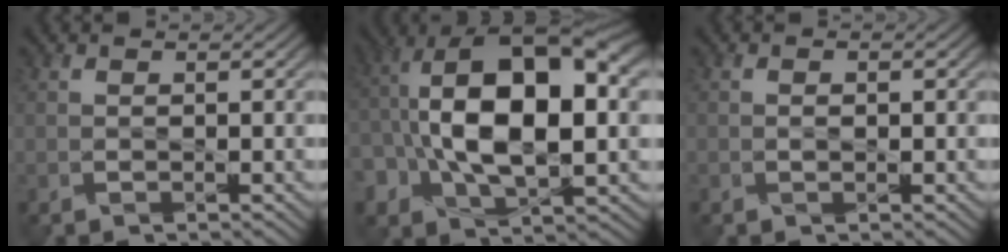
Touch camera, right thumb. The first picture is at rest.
{"total": 16.8, "force": [0.4, 9.5, 13.9], "torque": [-0.265, 0.002, 0.003]}
{"total": 0.9, "force": [0.0, 0.4, 0.8], "torque": [-0.013, -0.001, 0.000]}